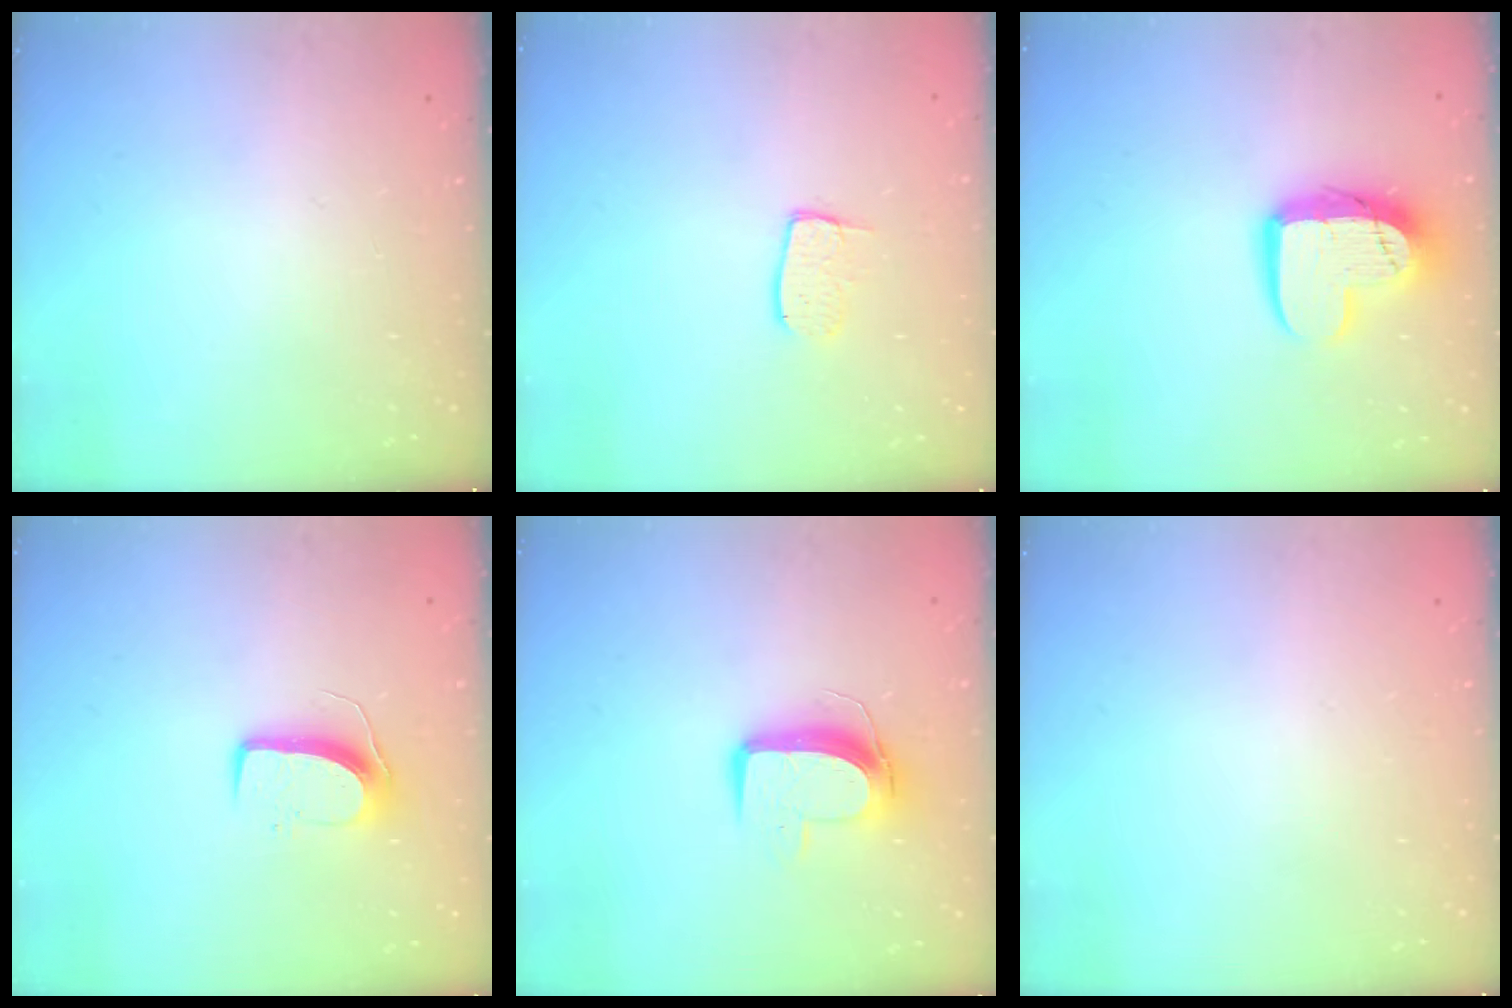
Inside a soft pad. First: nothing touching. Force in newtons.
{"total": 6.7, "press": 6.7, "slide": 0.4}
{"total": 12.7, "press": 12.7, "slide": 1.0}
{"total": 9.3, "press": 9.3, "slide": 0.5}
{"total": 10.2, "press": 10.2, "slide": 0.8}
{"total": 0.0}